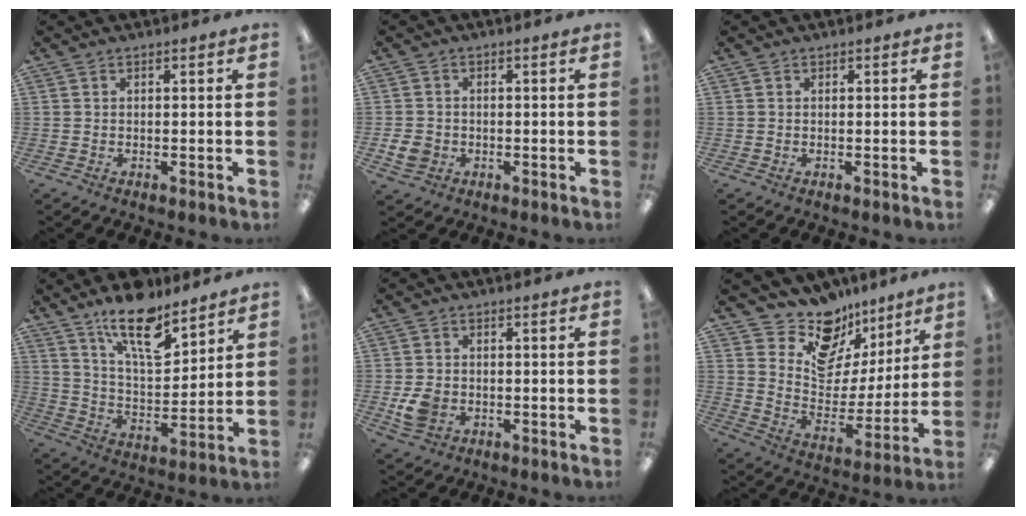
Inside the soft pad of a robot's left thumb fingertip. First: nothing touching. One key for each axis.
{"total": 4.2, "fx": -1.1, "fy": 3.7, "fz": 1.8, "tx": -0.027, "ty": -0.003, "tz": -0.023}
{"total": 0.0}
{"total": 15.5, "fx": 11.4, "fy": 5.6, "fz": 8.8, "tx": -0.144, "ty": -0.066, "tz": 0.196}
{"total": 5.5, "fx": -1.2, "fy": 4.5, "fz": 3.0, "tx": -0.044, "ty": 0.001, "tz": -0.021}
{"total": 13.1, "fx": 10.7, "fy": 7.1, "fz": 2.6, "tx": -0.054, "ty": -0.100, "tz": 0.195}